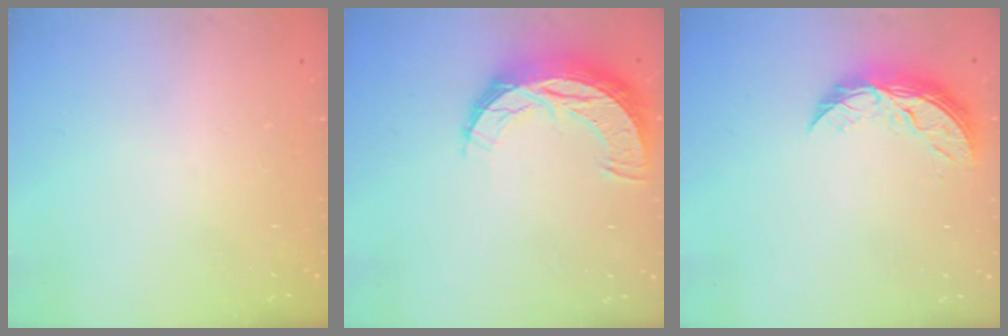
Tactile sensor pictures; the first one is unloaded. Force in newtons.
{"total": 11.1, "press": 11.1, "slide": 0.7}
{"total": 9.3, "press": 9.3, "slide": 0.5}